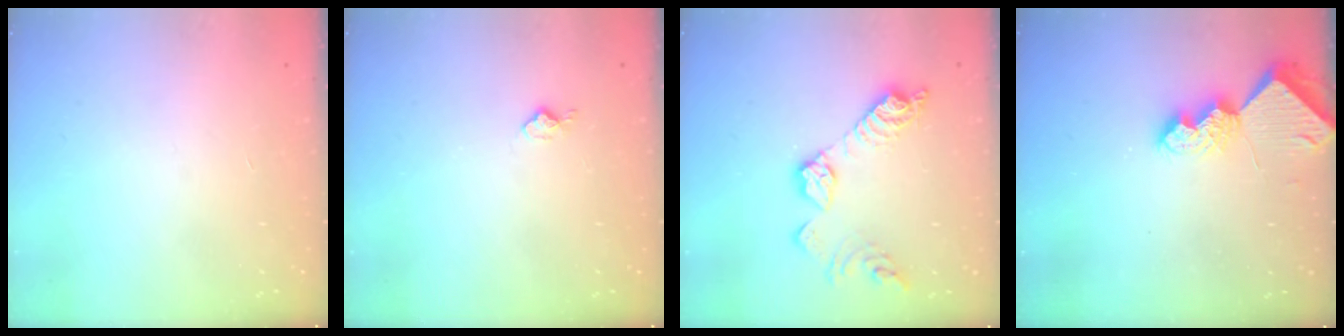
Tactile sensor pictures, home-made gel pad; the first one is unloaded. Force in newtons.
{"total": 3.6, "press": 3.5, "slide": 0.4}
{"total": 13.6, "press": 13.6, "slide": 0.6}
{"total": 7.5, "press": 7.4, "slide": 0.8}